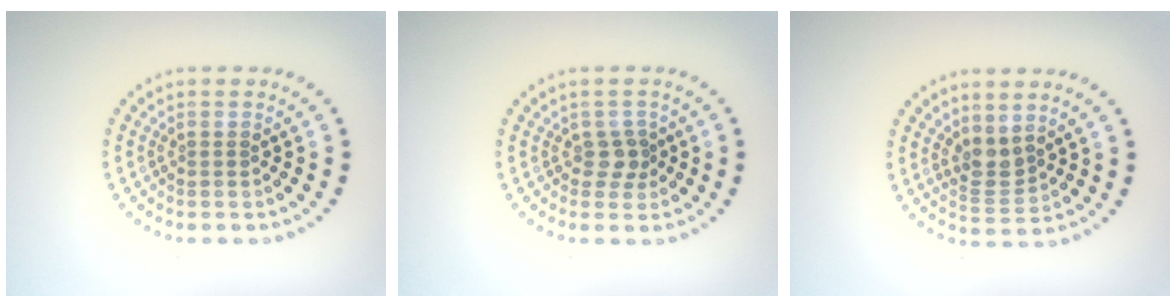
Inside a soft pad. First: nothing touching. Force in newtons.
{"total": 1.7, "press": 1.4, "slide": 1.0}
{"total": 2.3, "press": 1.9, "slide": 1.4}